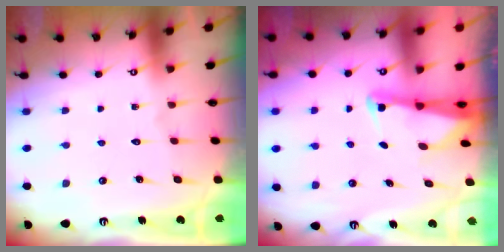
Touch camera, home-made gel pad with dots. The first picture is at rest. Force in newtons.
{"total": 2.6, "press": 2.6, "slide": 0.3}